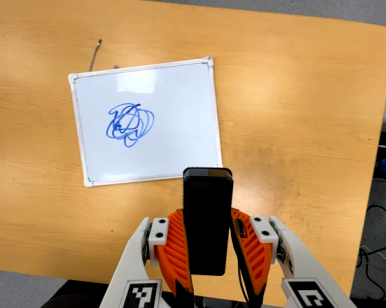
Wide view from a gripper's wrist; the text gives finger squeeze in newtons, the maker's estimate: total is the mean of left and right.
{"total": 4.4, "left": 2.8, "right": 5.9}